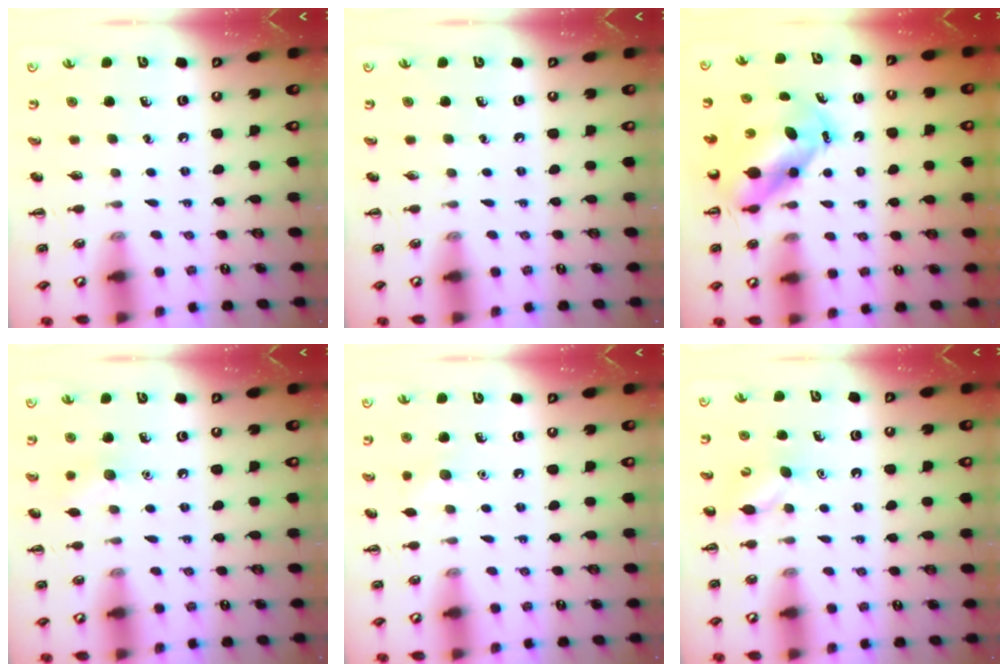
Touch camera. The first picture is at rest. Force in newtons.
{"total": 0.0}
{"total": 6.6, "press": 6.3, "slide": 1.9}
{"total": 6.1, "press": 5.9, "slide": 1.4}
{"total": 4.9, "press": 4.8, "slide": 1.1}
{"total": 4.9, "press": 4.7, "slide": 1.3}